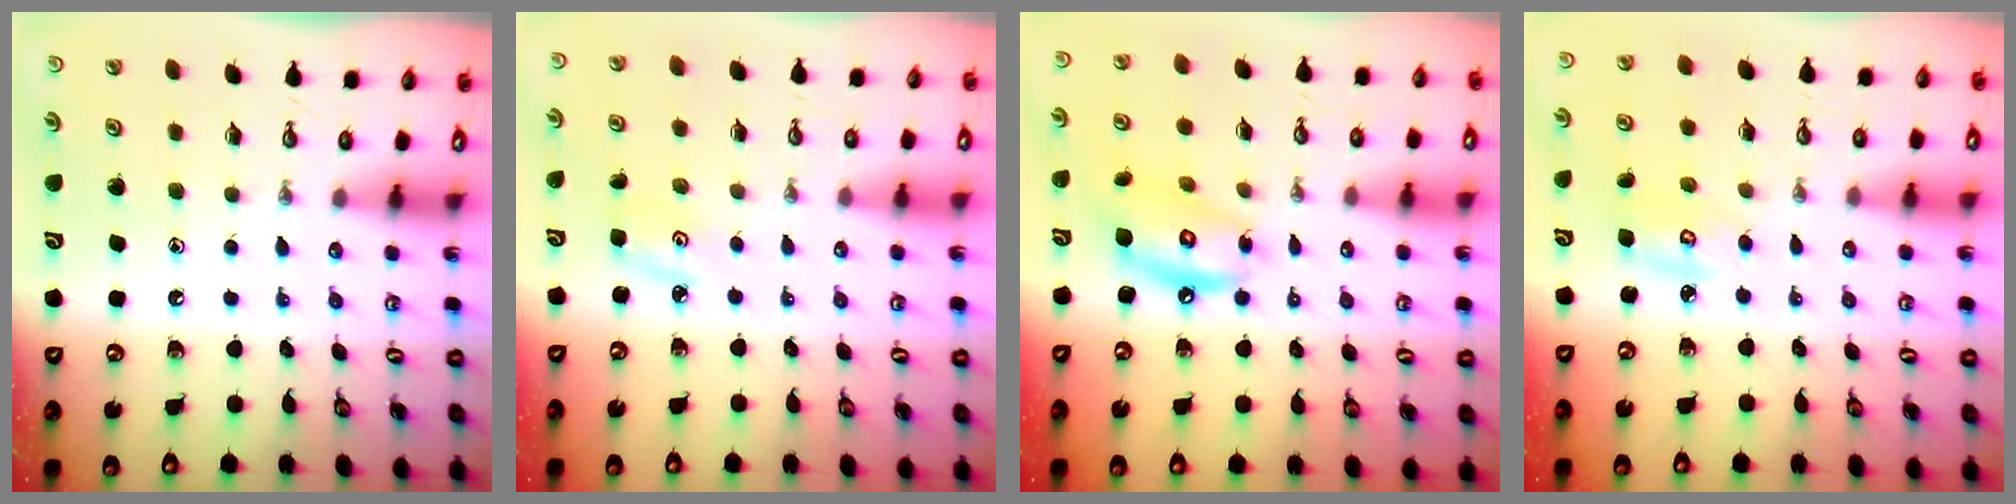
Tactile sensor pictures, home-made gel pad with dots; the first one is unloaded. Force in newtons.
{"total": 3.0, "press": 3.0, "slide": 0.4}
{"total": 11.4, "press": 11.3, "slide": 1.1}
{"total": 3.8, "press": 3.8, "slide": 0.1}